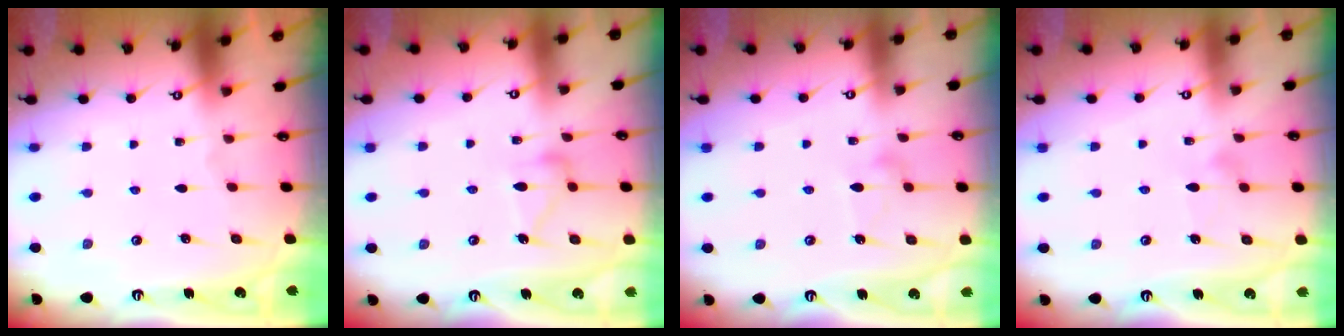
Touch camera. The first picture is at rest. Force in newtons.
{"total": 12.0, "press": 12.0, "slide": 0.5}
{"total": 7.0, "press": 7.0, "slide": 0.4}
{"total": 6.7, "press": 6.7, "slide": 0.4}